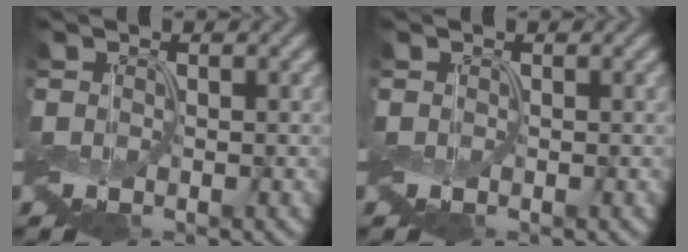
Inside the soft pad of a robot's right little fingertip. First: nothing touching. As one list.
[{"total": 0.0}]